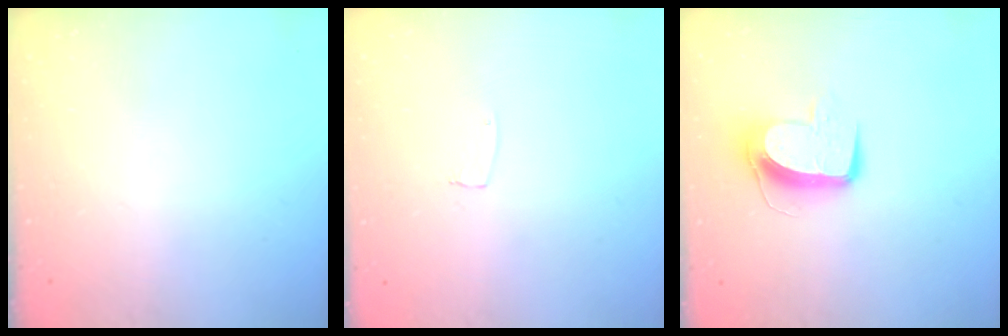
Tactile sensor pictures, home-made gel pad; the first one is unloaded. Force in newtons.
{"total": 3.0, "press": 3.0, "slide": 0.2}
{"total": 9.8, "press": 9.7, "slide": 0.7}